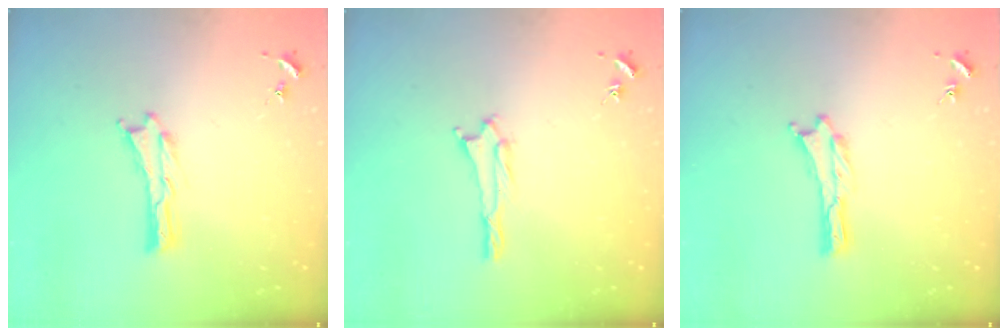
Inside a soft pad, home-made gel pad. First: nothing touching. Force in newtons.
{"total": 1.0, "press": 0.9, "slide": 0.2}
{"total": 0.0}